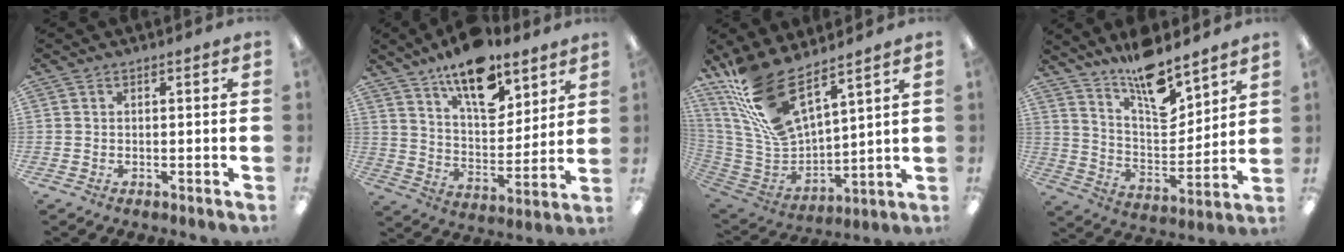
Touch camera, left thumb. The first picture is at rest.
{"total": 16.1, "force": [11.6, 7.0, 8.6], "torque": [-0.134, -0.067, 0.203]}
{"total": 18.8, "force": [13.5, 7.0, 11.1], "torque": [-0.262, -0.079, 0.248]}
{"total": 14.0, "force": [11.4, 4.6, 6.7], "torque": [-0.111, -0.082, 0.201]}